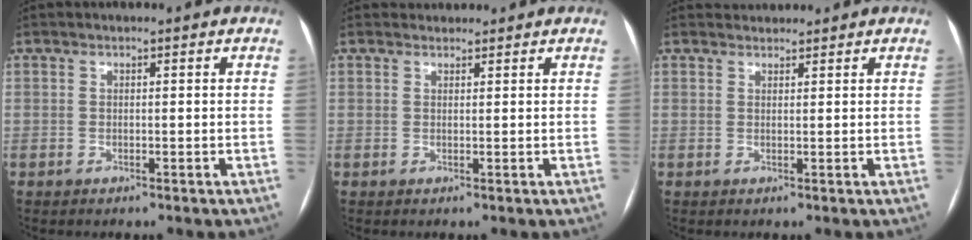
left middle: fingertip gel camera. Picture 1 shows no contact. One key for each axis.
{"total": 1.3, "fx": 1.2, "fy": 0.4, "fz": -0.3, "tx": 0.000, "ty": 0.012, "tz": 0.020}
{"total": 1.8, "fx": 1.7, "fy": 0.3, "fz": -0.3, "tx": 0.001, "ty": 0.018, "tz": 0.031}